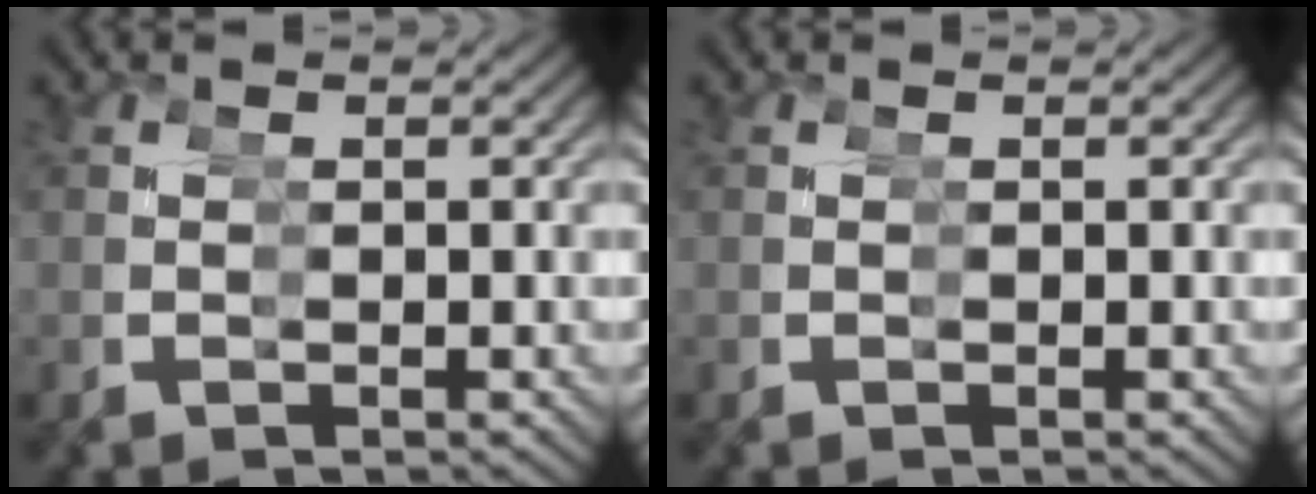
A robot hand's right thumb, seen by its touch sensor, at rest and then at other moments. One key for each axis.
{"total": 0.0}